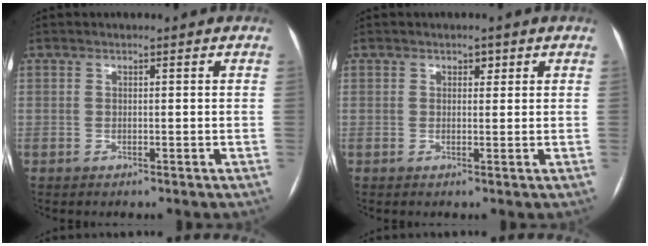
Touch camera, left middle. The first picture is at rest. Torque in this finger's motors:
{"motor_torque": [-0.01, 0.04, 0.01, -0.01]}